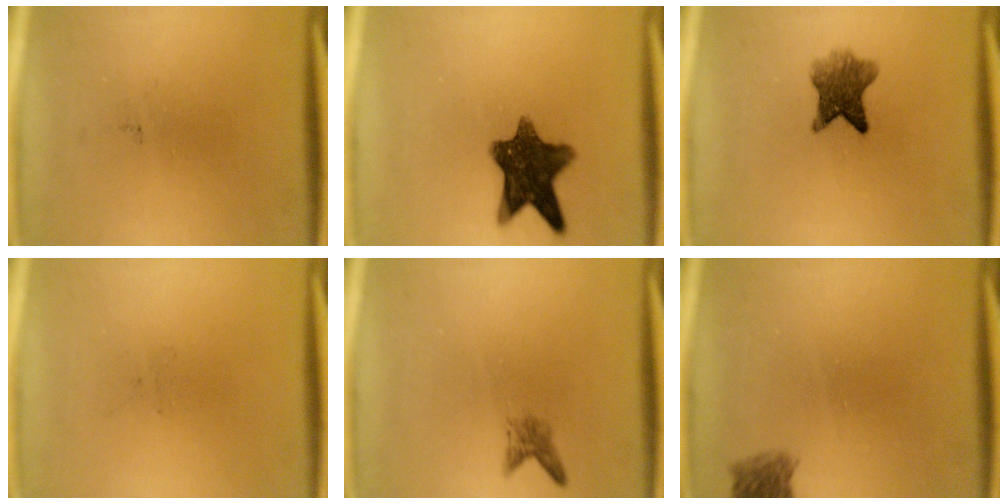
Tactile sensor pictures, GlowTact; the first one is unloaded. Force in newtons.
{"total": 10.8}
{"total": 6.0}
{"total": 0.0}
{"total": 1.6}
{"total": 2.6}